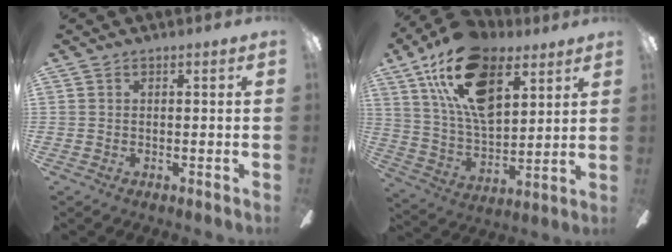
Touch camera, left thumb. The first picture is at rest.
{"total": 21.0, "force": [10.9, 11.0, 14.1], "torque": [-0.265, -0.027, 0.192]}